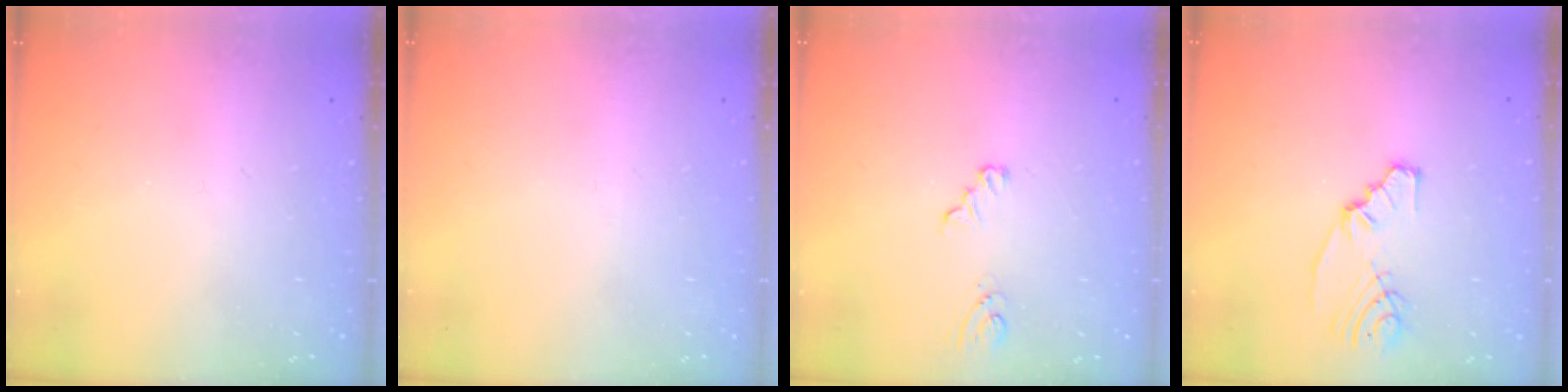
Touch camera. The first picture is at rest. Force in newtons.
{"total": 1.5, "press": 1.4, "slide": 0.2}
{"total": 3.2, "press": 3.1, "slide": 0.3}
{"total": 6.2, "press": 5.0, "slide": 3.7}